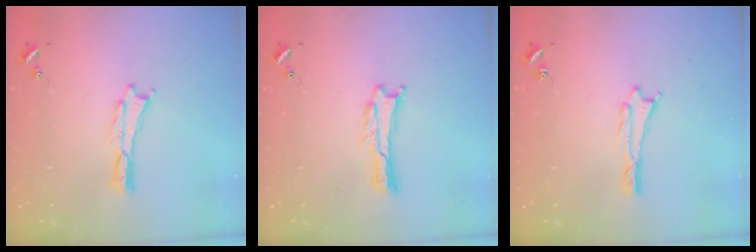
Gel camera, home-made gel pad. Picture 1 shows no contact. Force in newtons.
{"total": 0.0}
{"total": 0.7, "press": 0.7, "slide": 0.1}